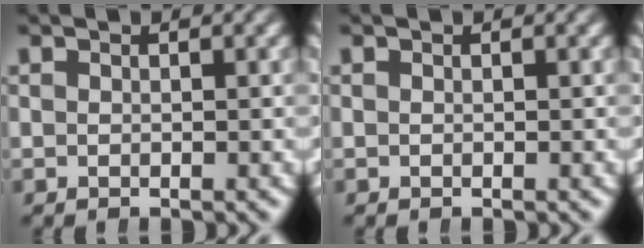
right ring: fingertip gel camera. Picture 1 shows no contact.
{"total": 0.0}